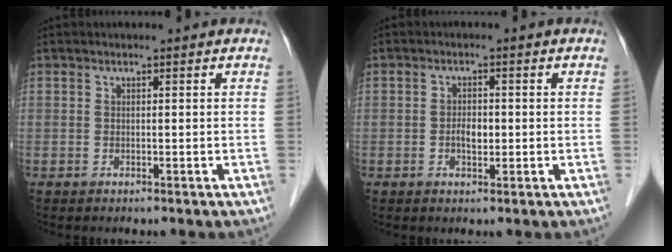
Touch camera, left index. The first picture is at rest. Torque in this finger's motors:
{"motor_torque": [0.06, 0.05, 0.04, 0.01]}